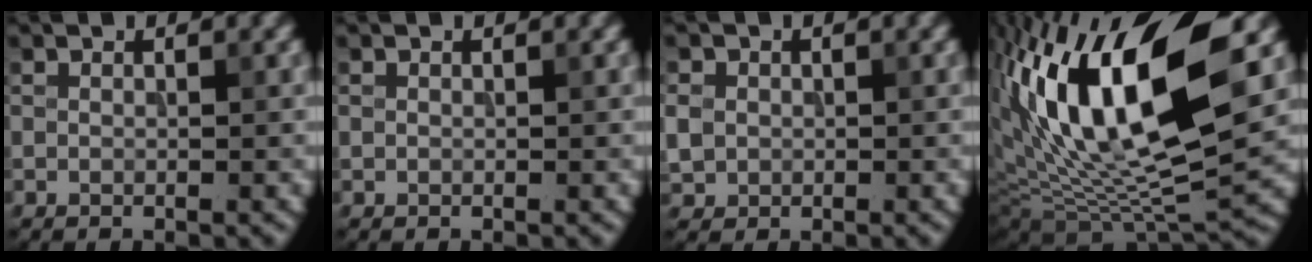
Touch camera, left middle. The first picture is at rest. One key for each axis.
{"total": 0.0}
{"total": 2.1, "fx": 0.0, "fy": 2.0, "fz": 0.8, "tx": -0.017, "ty": 0.000, "tz": -0.001}
{"total": 17.7, "fx": 6.0, "fy": 7.6, "fz": 14.8, "tx": -0.282, "ty": 0.029, "tz": 0.096}